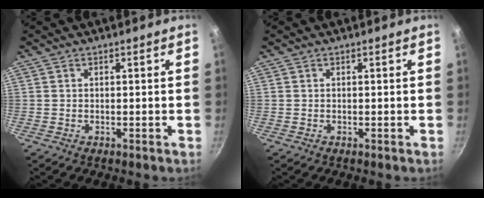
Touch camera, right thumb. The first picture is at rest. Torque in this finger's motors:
{"motor_torque": [0.00, 0.00, 0.01, -0.01, 0.00]}